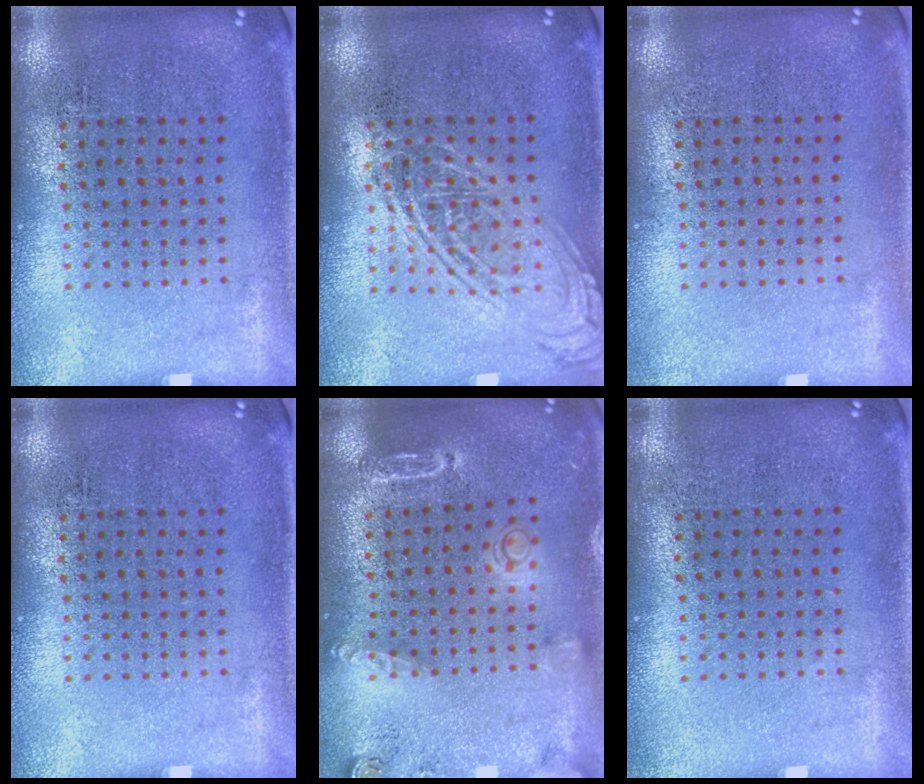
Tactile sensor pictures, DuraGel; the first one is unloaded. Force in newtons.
{"total": 2.5, "press": 2.5, "slide": 0.2}
{"total": 0.0}
{"total": 0.0}
{"total": 1.8, "press": 1.8, "slide": 0.1}
{"total": 0.0}